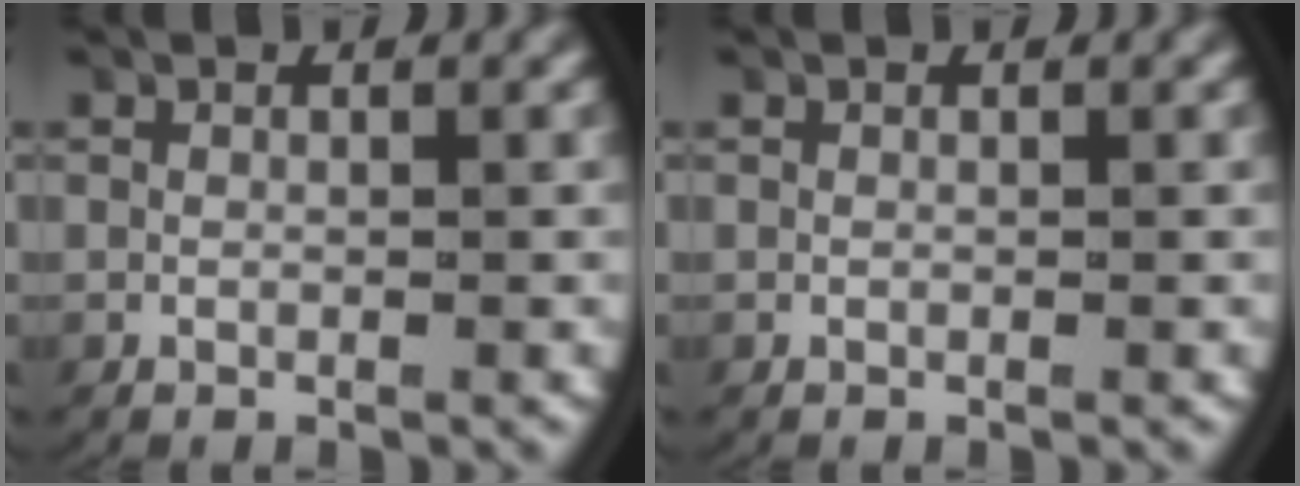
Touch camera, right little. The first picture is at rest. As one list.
[{"total": 0.0}]